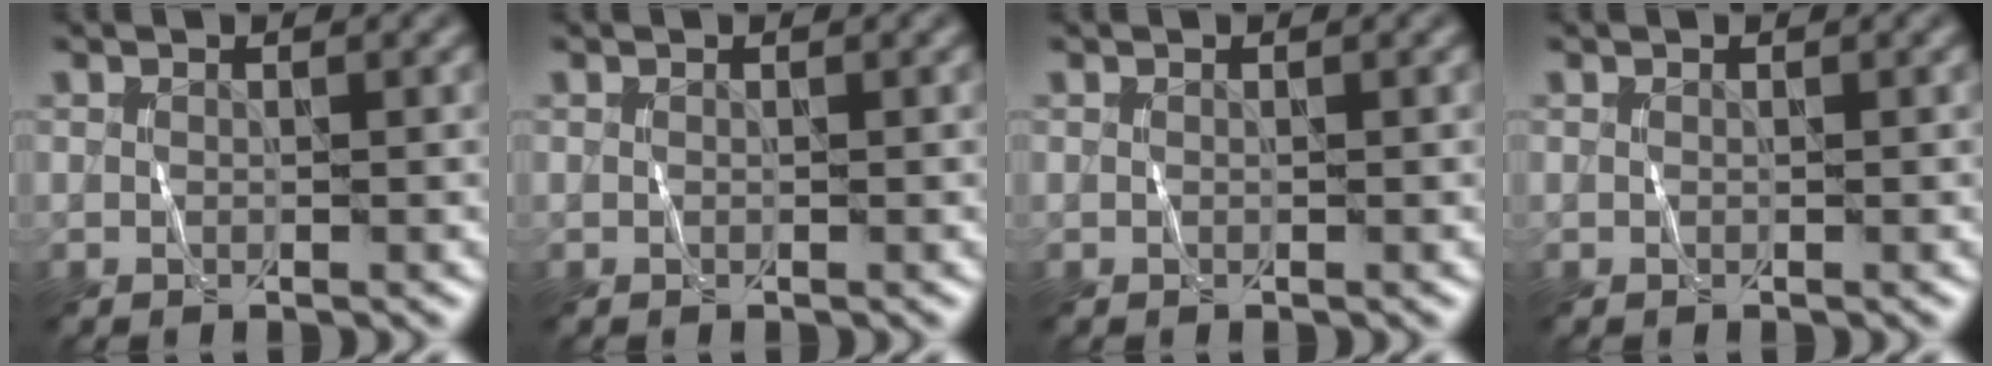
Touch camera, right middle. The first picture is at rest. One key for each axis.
{"total": 0.0}
{"total": 0.0}
{"total": 0.0}